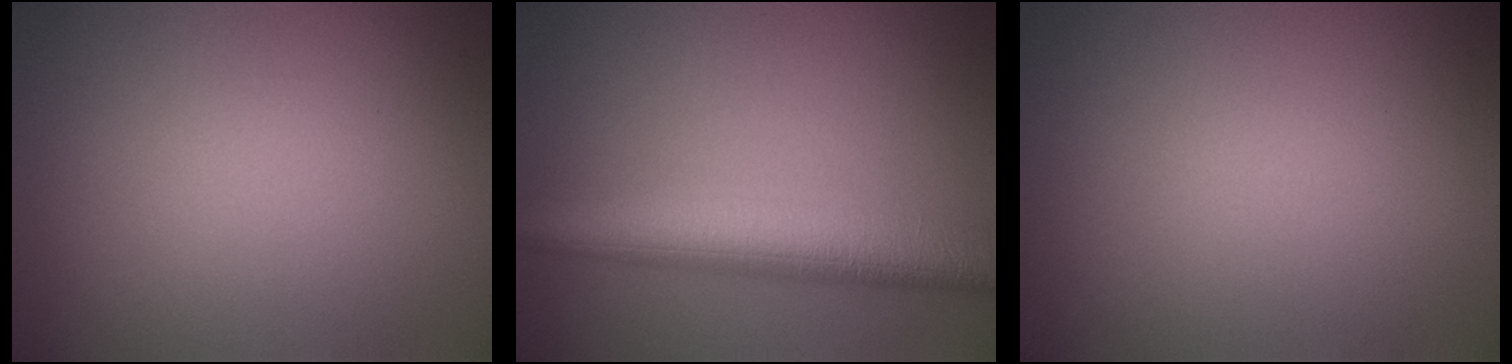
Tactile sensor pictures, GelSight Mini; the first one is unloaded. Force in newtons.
{"total": 7.7, "press": 7.7, "slide": 0.3}
{"total": 0.0}